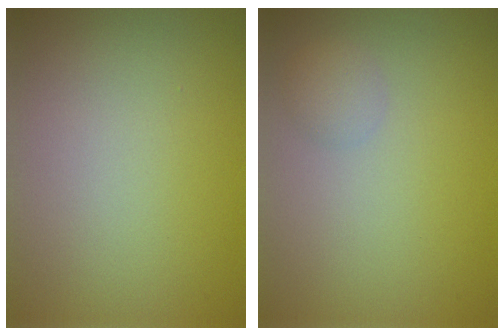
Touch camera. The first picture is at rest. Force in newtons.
{"total": 1.5, "press": 1.5, "slide": 0.1}